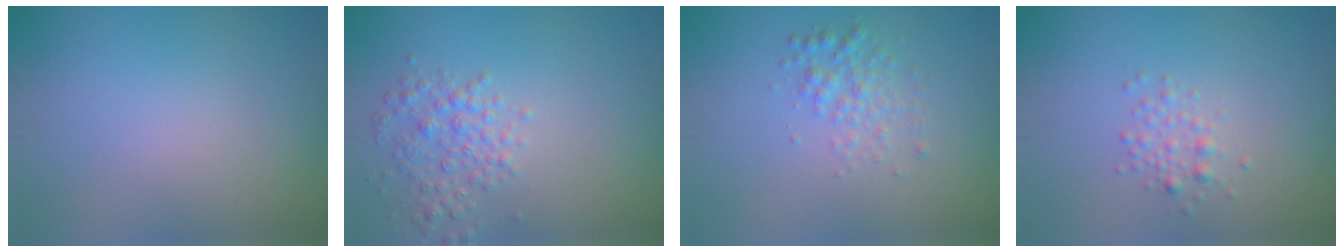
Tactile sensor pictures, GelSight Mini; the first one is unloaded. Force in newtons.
{"total": 2.8, "press": 2.8, "slide": 0.1}
{"total": 2.1, "press": 2.1, "slide": 0.0}
{"total": 1.4, "press": 1.4, "slide": 0.1}